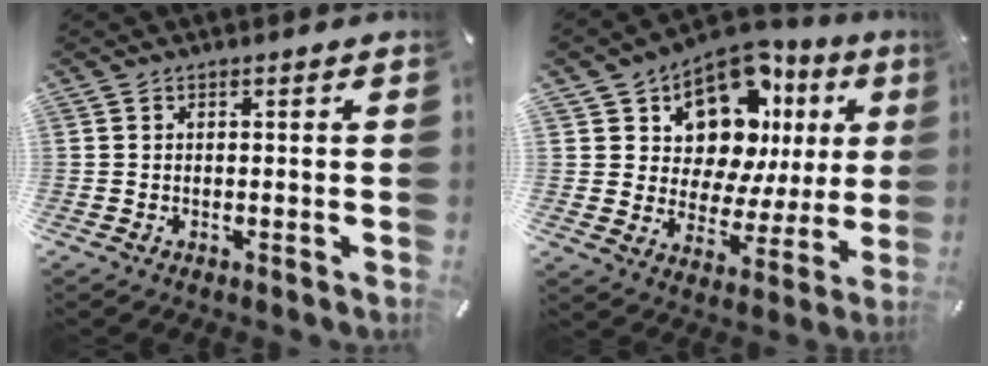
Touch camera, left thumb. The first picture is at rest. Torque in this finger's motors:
{"motor_torque": [2.27, 2.62, 0.33, -0.21, 0.12]}